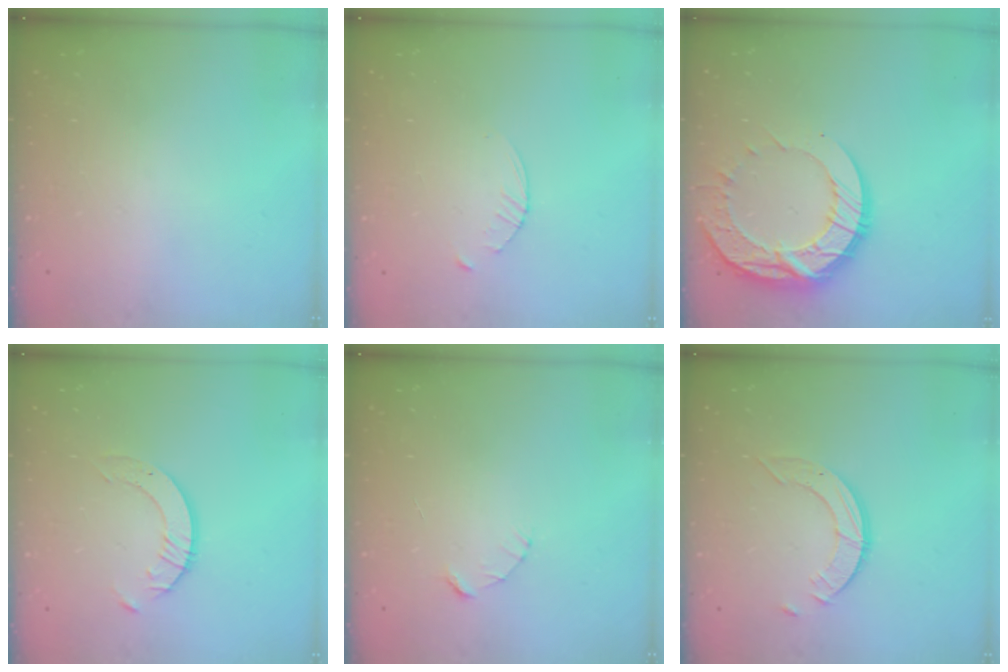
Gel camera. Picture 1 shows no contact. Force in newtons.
{"total": 3.2, "press": 3.2, "slide": 0.5}
{"total": 14.6, "press": 14.6, "slide": 1.2}
{"total": 3.4, "press": 3.4, "slide": 0.3}
{"total": 2.4, "press": 2.4, "slide": 0.2}
{"total": 3.7, "press": 3.6, "slide": 0.4}